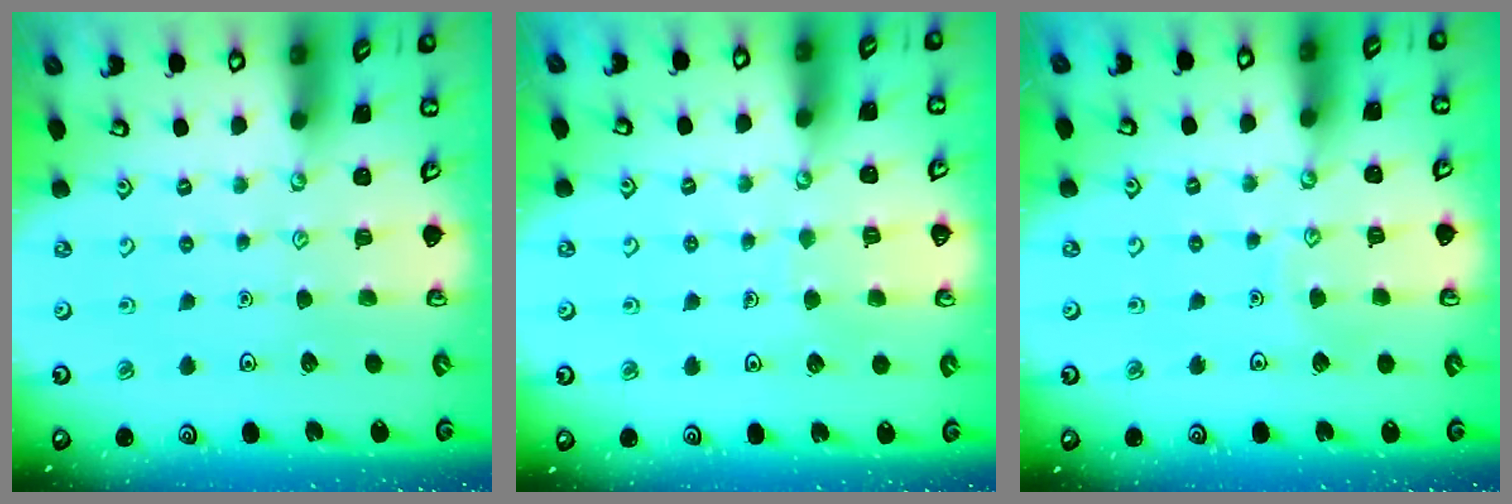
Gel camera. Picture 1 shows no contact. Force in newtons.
{"total": 2.9, "press": 2.9, "slide": 0.2}
{"total": 3.7, "press": 3.7, "slide": 0.3}